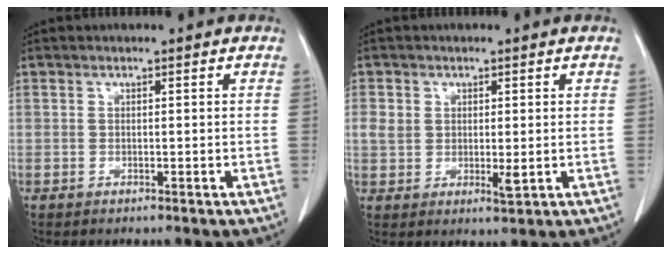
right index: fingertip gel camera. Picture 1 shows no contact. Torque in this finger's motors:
{"motor_torque": [0.02, 0.08, 0.01, 0.01]}